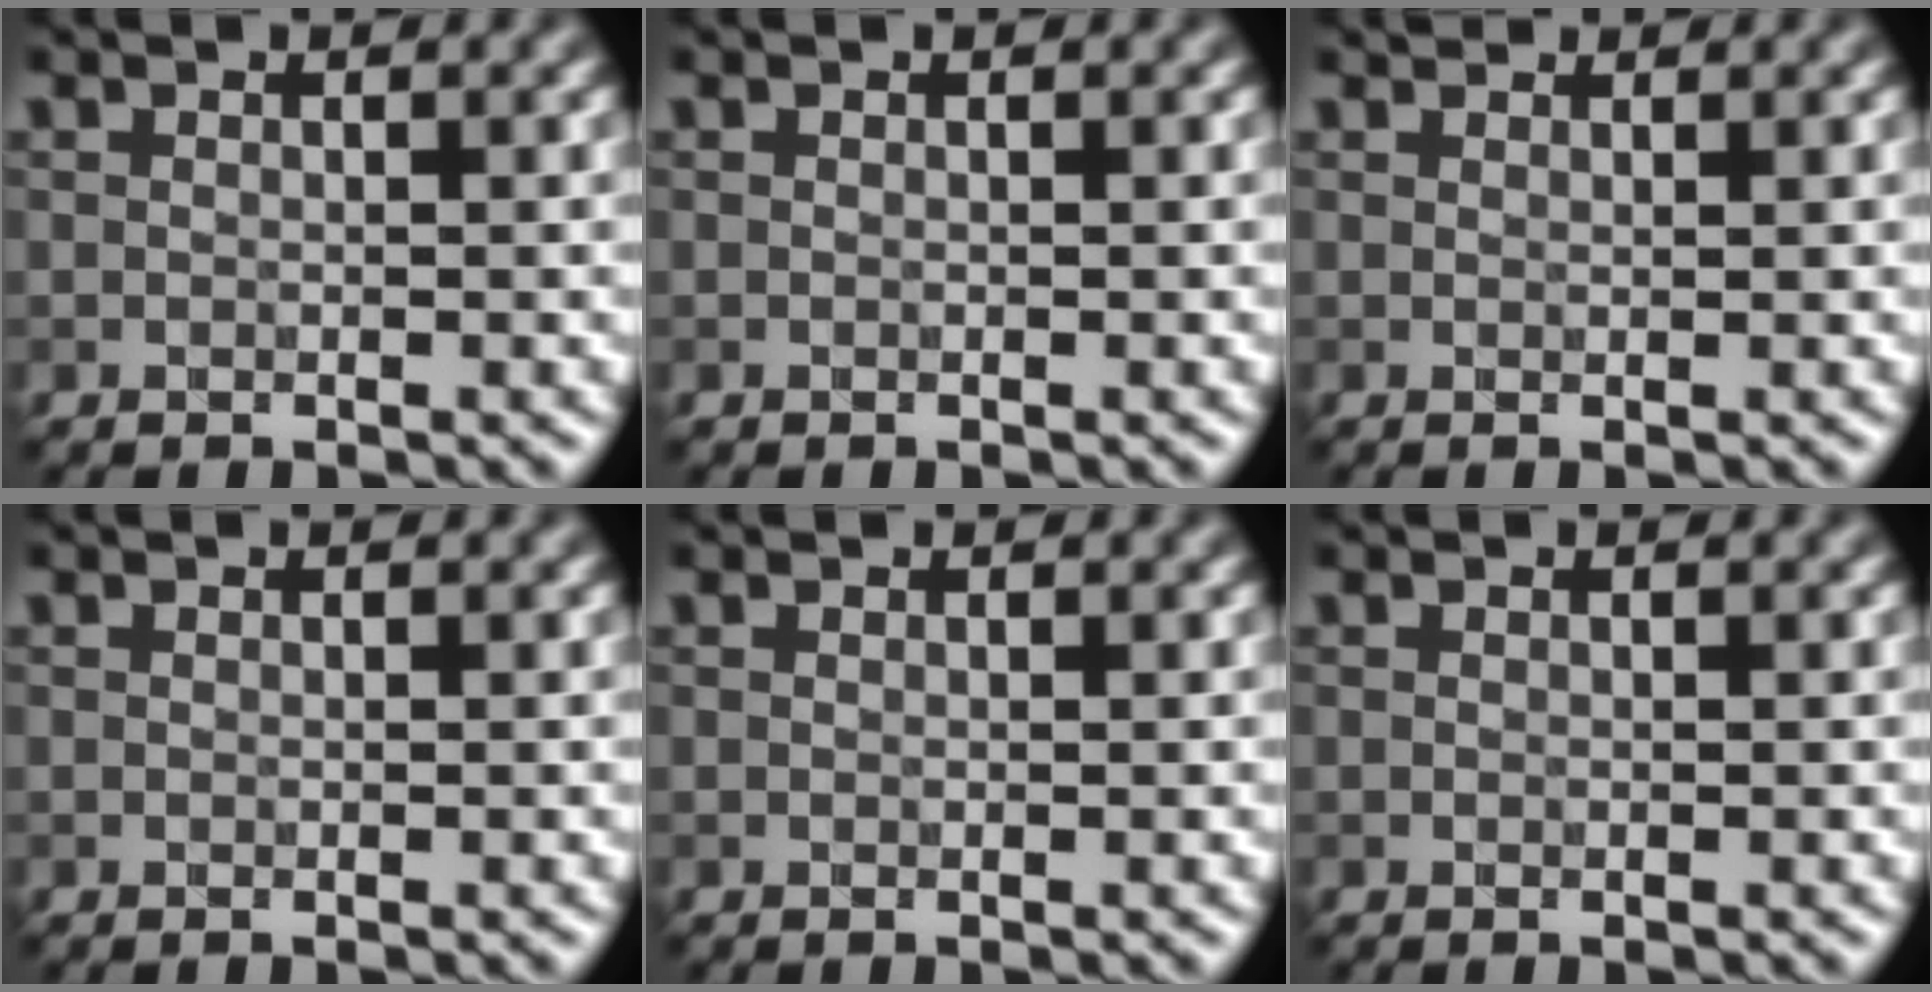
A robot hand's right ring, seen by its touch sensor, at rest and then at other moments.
{"total": 0.0}
{"total": 1.0, "force": [0.9, 0.3, 0.3], "torque": [-0.007, 0.000, 0.009]}
{"total": 0.0}
{"total": 0.0}
{"total": 0.0}